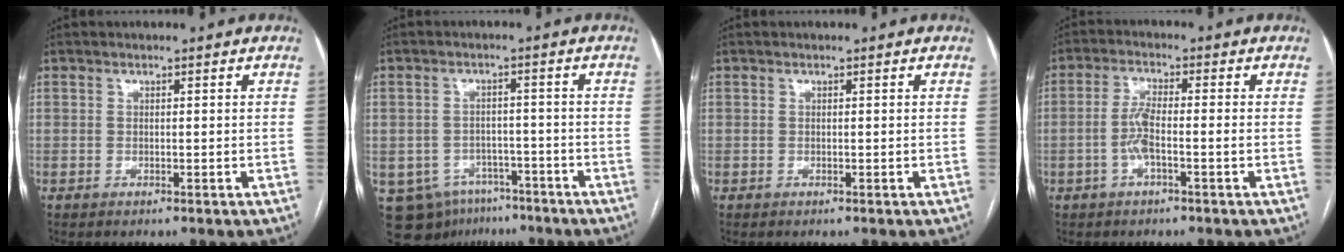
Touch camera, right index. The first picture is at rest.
{"total": 9.7, "force": [-6.1, 7.0, 2.9], "torque": [-0.047, 0.014, -0.083]}
{"total": 0.0}
{"total": 4.3, "force": [-1.2, 0.6, 4.0], "torque": [-0.087, 0.008, -0.024]}